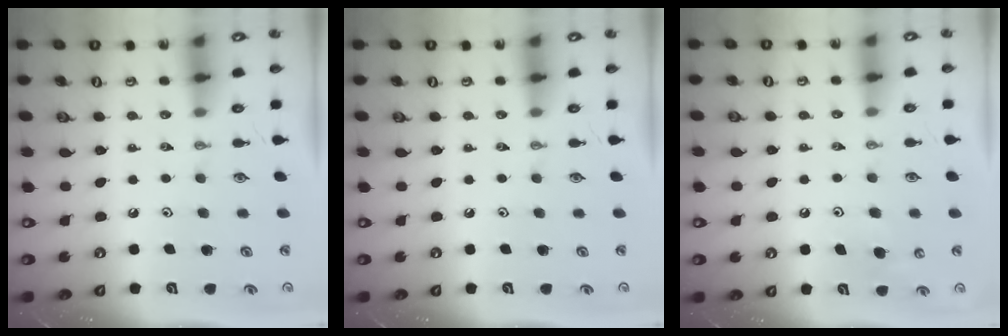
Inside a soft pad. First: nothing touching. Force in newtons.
{"total": 0.0}
{"total": 6.9, "press": 6.9, "slide": 0.9}